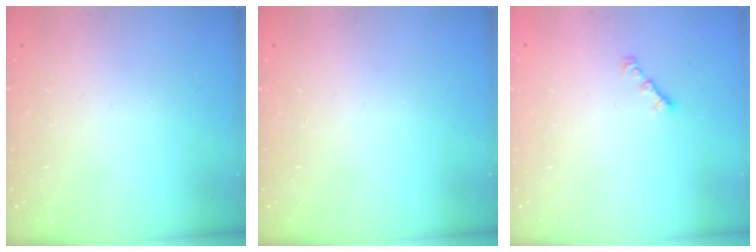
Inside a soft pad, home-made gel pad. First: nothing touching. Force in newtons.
{"total": 0.0}
{"total": 1.9, "press": 1.8, "slide": 0.6}